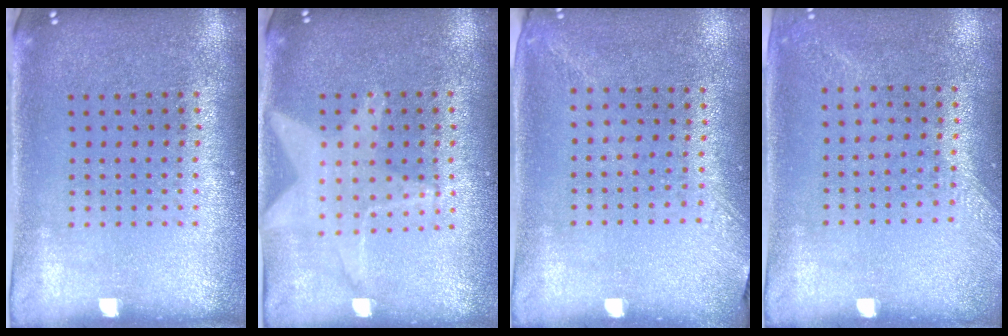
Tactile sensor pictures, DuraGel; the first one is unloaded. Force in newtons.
{"total": 1.2, "press": 1.2, "slide": 0.2}
{"total": 1.3, "press": 1.0, "slide": 0.9}
{"total": 1.4, "press": 1.0, "slide": 0.9}